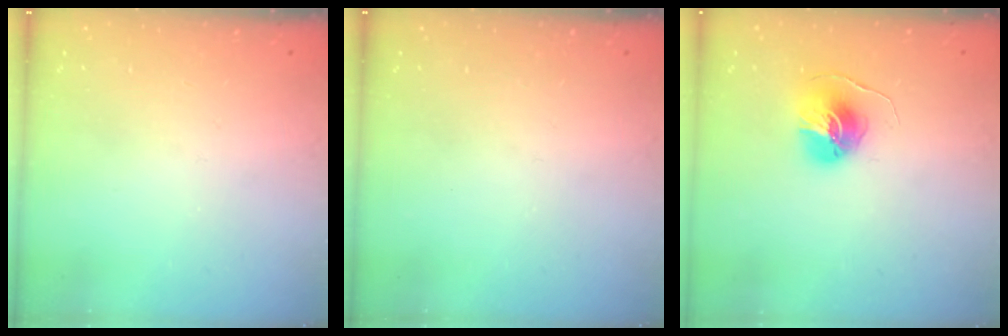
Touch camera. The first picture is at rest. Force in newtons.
{"total": 0.0}
{"total": 7.8, "press": 7.8, "slide": 0.1}